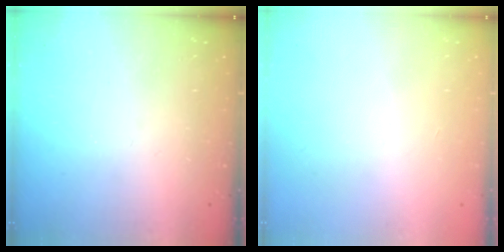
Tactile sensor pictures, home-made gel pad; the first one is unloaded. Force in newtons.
{"total": 0.0}